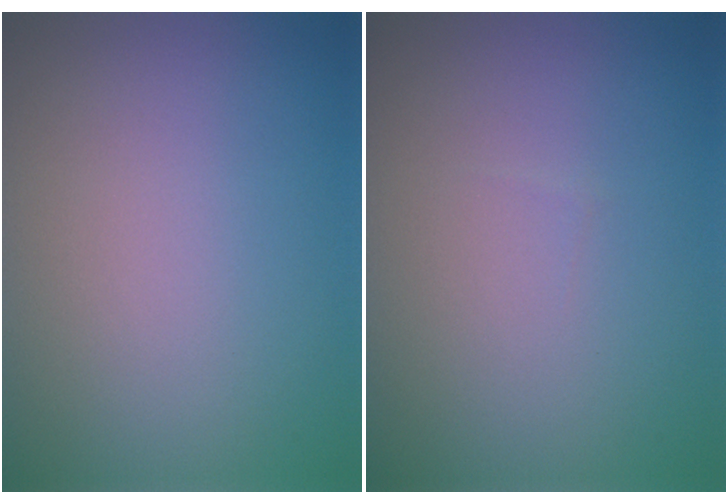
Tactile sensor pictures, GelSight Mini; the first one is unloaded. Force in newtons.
{"total": 0.0}